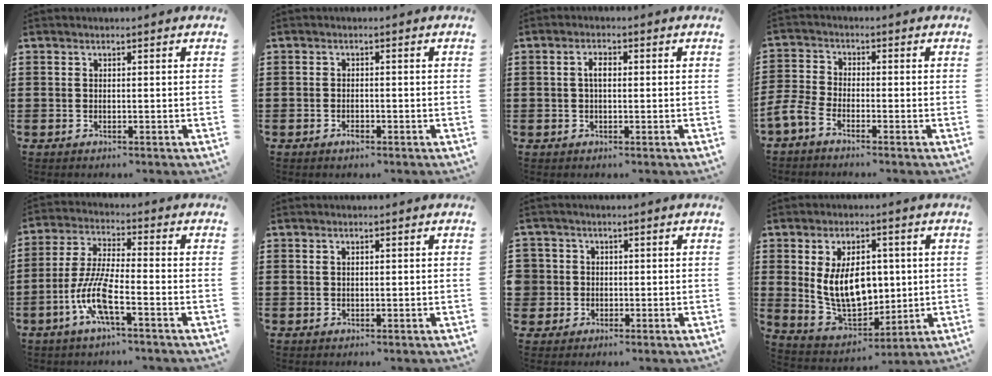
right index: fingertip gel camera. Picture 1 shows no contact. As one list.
[{"total": 1.3, "force": [-0.8, 0.6, 0.9], "torque": [-0.018, -0.002, -0.015]}, {"total": 2.0, "force": [0.2, 0.8, 1.9], "torque": [-0.037, 0.003, 0.003]}, {"total": 3.4, "force": [-2.9, 0.7, 1.6], "torque": [-0.058, -0.008, -0.064]}, {"total": 8.8, "force": [-4.0, 1.7, 7.7], "torque": [-0.180, -0.014, -0.082]}, {"total": 0.7, "force": [0.4, 0.3, 0.4], "torque": [-0.009, 0.002, 0.008]}, {"total": 3.2, "force": [-0.1, 3.2, 0.2], "torque": [-0.028, 0.009, -0.008]}, {"total": 10.6, "force": [1.6, 6.7, 8.0], "torque": [-0.156, 0.005, 0.027]}]